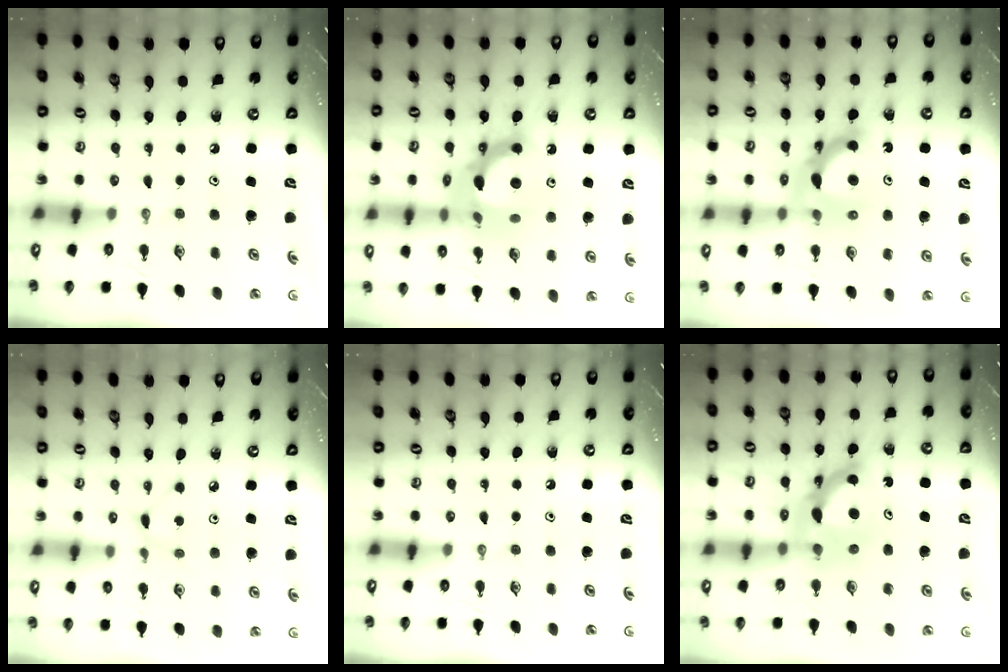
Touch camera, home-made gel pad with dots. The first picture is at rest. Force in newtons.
{"total": 16.1, "press": 16.1, "slide": 1.5}
{"total": 11.5, "press": 11.4, "slide": 1.0}
{"total": 3.0, "press": 3.0, "slide": 0.3}
{"total": 0.0}
{"total": 9.8, "press": 9.8, "slide": 0.5}